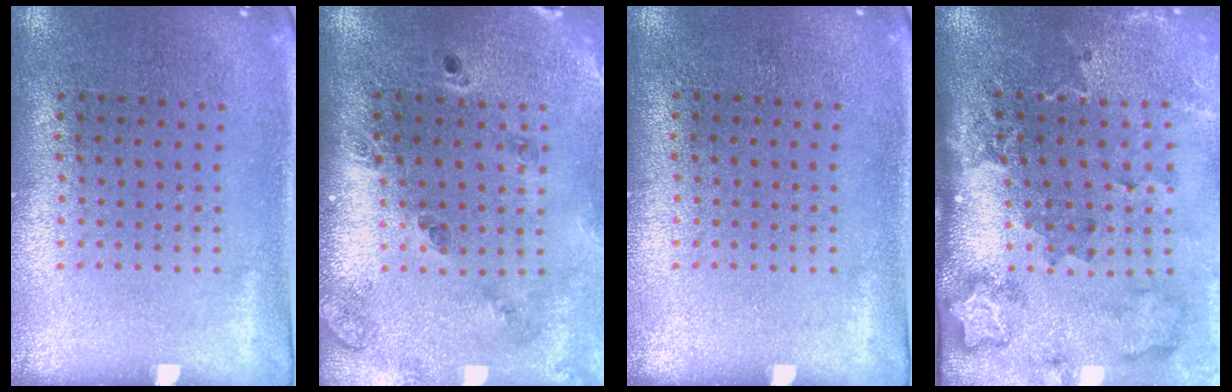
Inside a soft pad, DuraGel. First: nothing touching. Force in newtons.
{"total": 1.7, "press": 1.6, "slide": 0.5}
{"total": 0.0}
{"total": 2.5, "press": 2.0, "slide": 1.6}